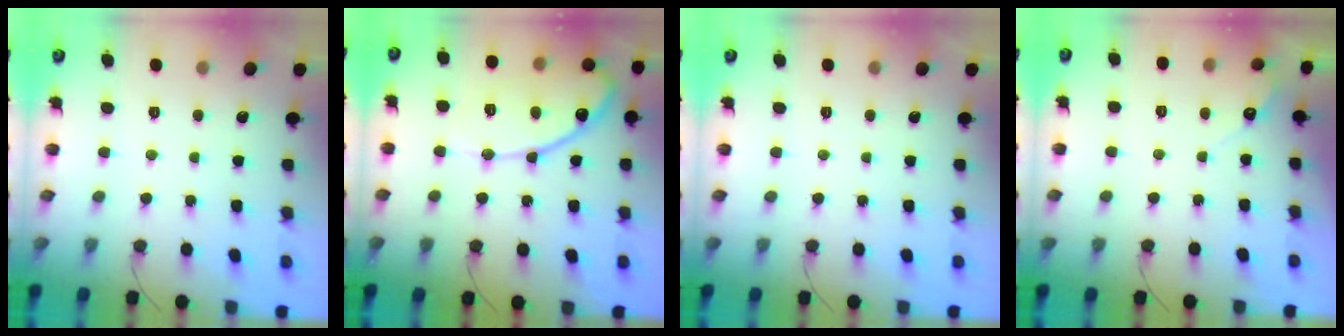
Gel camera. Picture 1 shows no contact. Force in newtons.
{"total": 14.5, "press": 14.5, "slide": 0.9}
{"total": 0.0}
{"total": 3.5, "press": 3.5, "slide": 0.3}